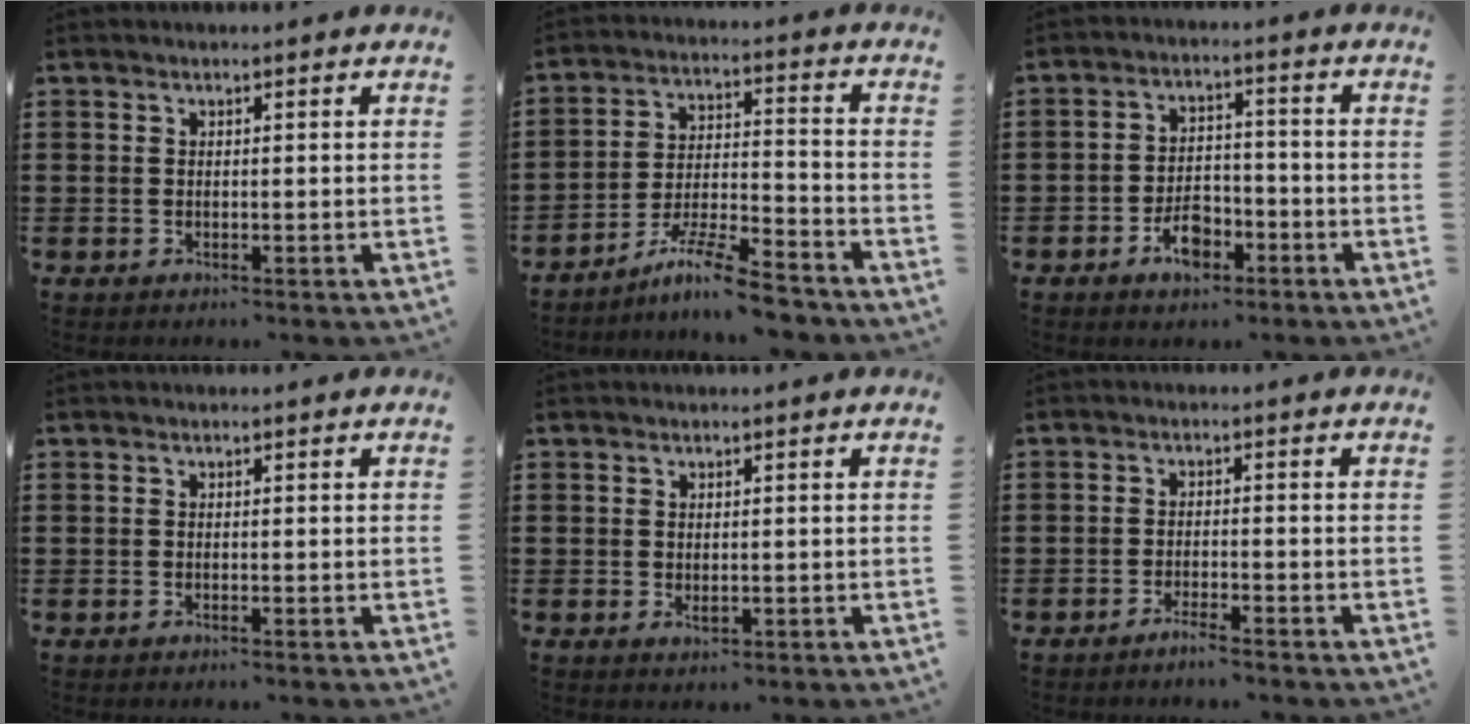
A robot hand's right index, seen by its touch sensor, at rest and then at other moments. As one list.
[{"total": 9.2, "force": [-7.9, 0.8, 4.7], "torque": [-0.079, 0.016, -0.149]}, {"total": 5.7, "force": [-3.1, 3.1, 3.6], "torque": [-0.055, 0.009, -0.058]}, {"total": 0.0}, {"total": 0.8, "force": [0.0, 0.3, 0.7], "torque": [-0.015, -0.003, 0.003]}, {"total": 2.0, "force": [-1.8, 0.0, 0.9], "torque": [-0.016, -0.001, -0.032]}]